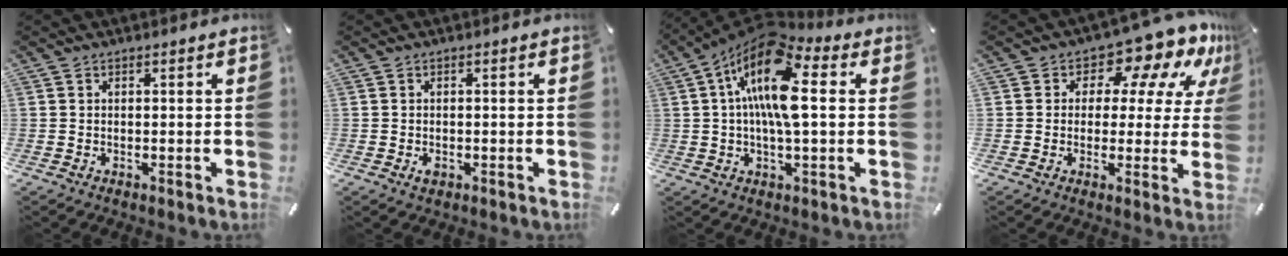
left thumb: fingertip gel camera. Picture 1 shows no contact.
{"total": 1.5, "force": [-0.5, 0.9, 1.0], "torque": [-0.019, 0.003, -0.010]}
{"total": 16.7, "force": [3.1, 6.6, 15.0], "torque": [-0.285, -0.016, 0.049]}
{"total": 11.8, "force": [7.4, 6.3, 6.7], "torque": [-0.094, -0.058, 0.124]}